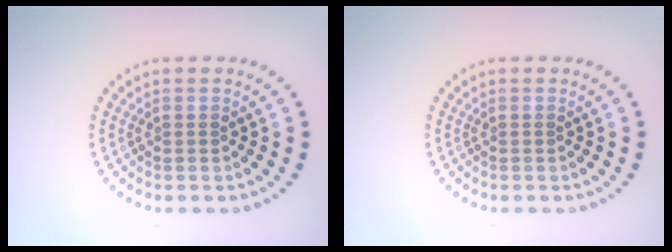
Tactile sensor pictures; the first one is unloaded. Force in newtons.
{"total": 0.0}